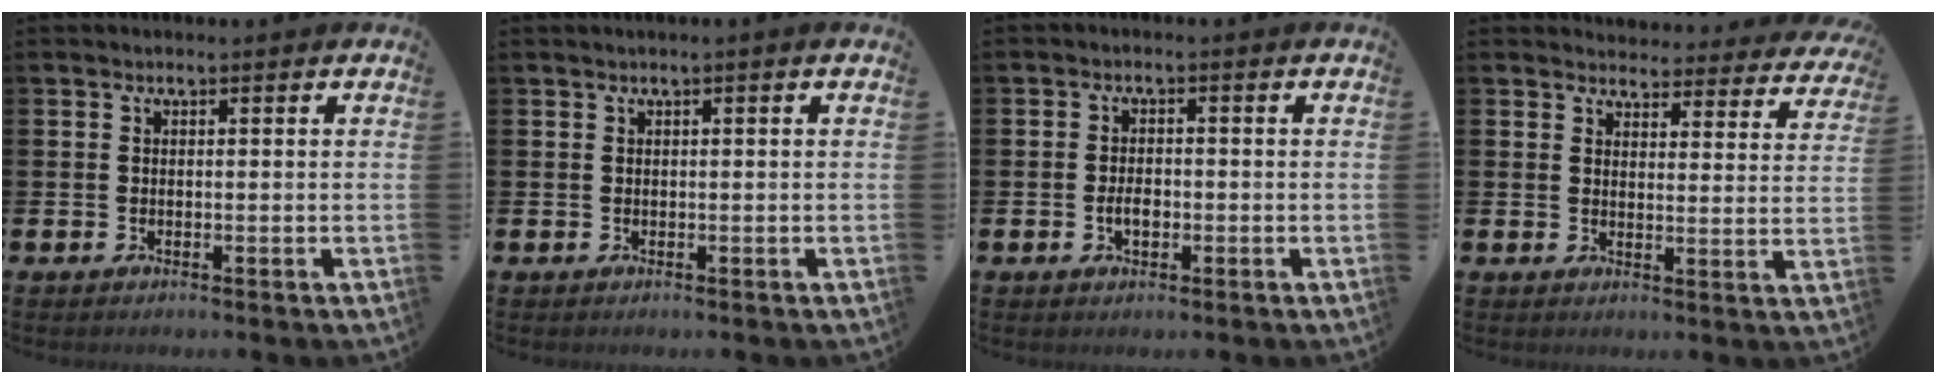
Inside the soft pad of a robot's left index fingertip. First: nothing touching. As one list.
[{"total": 0.5, "force": [0.0, -0.1, 0.5], "torque": [-0.012, 0.000, 0.001]}, {"total": 2.3, "force": [-0.5, 1.4, 1.8], "torque": [-0.022, -0.001, -0.013]}, {"total": 3.8, "force": [3.7, 1.0, 0.0], "torque": [-0.004, -0.031, 0.061]}]